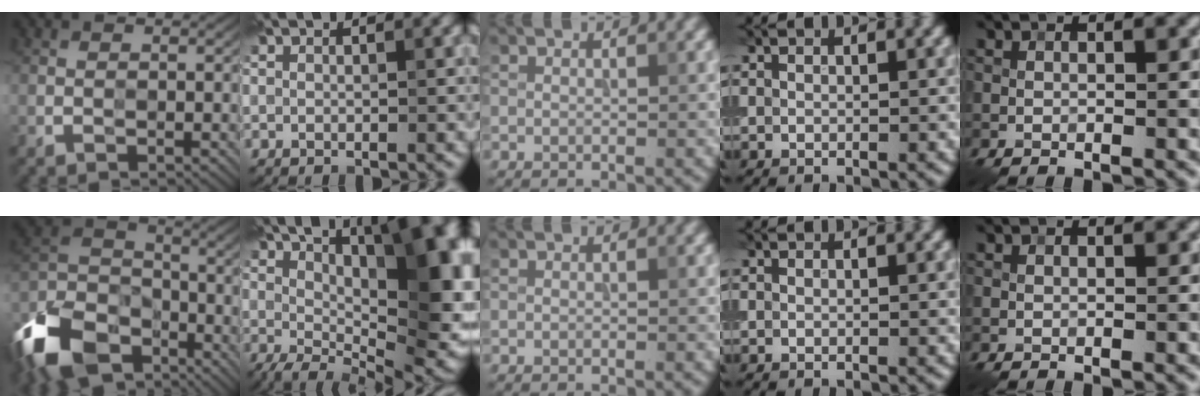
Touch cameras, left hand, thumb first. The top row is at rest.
{"thumb": {"total": 16.7, "force": [-10.4, 10.0, 8.4], "torque": [-0.234, -0.039, -0.202]}, "index": {"total": 14.4, "force": [2.9, 5.6, 13.0], "torque": [-0.171, 0.004, 0.052]}}